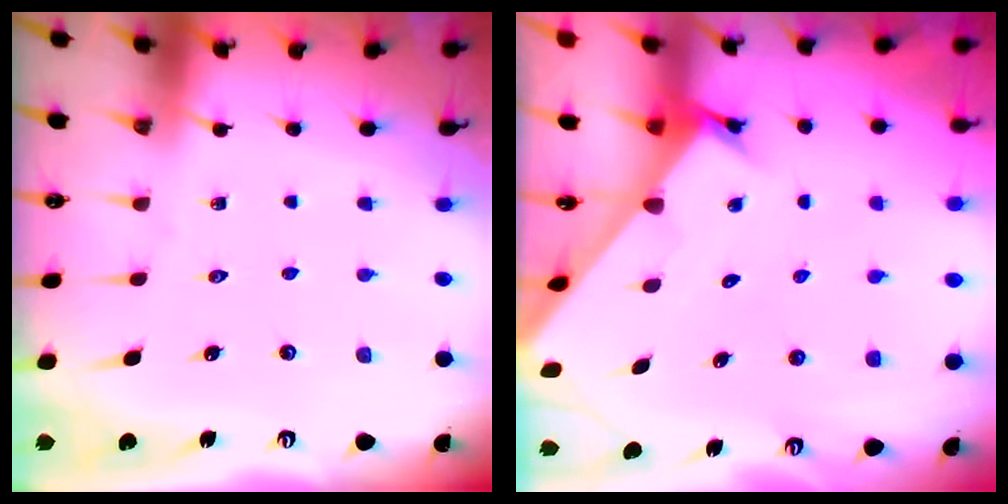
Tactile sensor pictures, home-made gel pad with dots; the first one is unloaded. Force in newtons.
{"total": 2.2, "press": 2.2, "slide": 0.2}